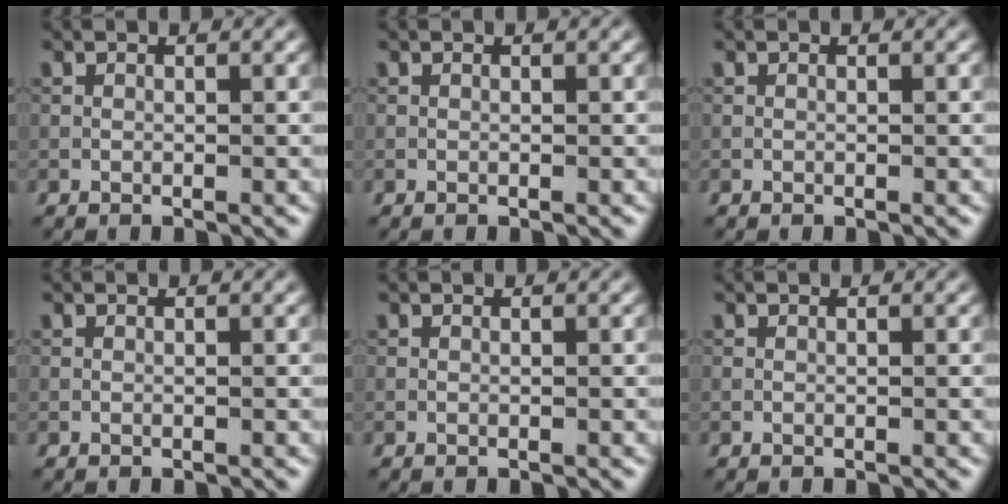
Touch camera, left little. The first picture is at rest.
{"total": 0.0}
{"total": 0.0}
{"total": 0.0}
{"total": 0.0}
{"total": 0.0}